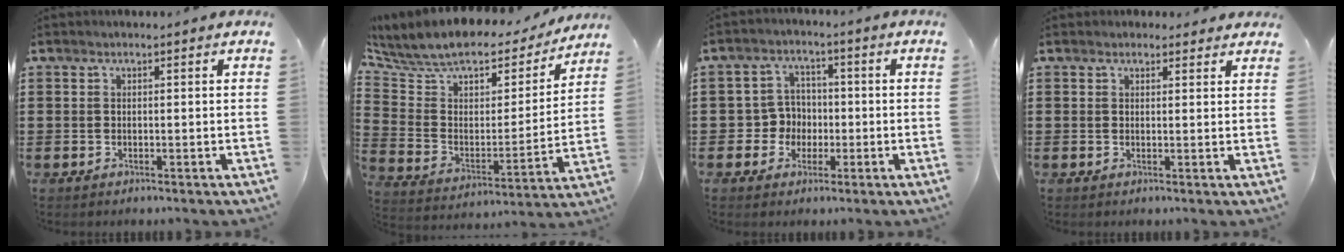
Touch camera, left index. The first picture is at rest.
{"total": 8.7, "force": [7.4, 3.4, 3.1], "torque": [-0.094, -0.052, 0.124]}
{"total": 4.9, "force": [-0.8, 4.6, 1.3], "torque": [-0.041, 0.013, -0.016]}
{"total": 1.7, "force": [1.5, 0.9, 0.1], "torque": [0.002, 0.004, 0.027]}